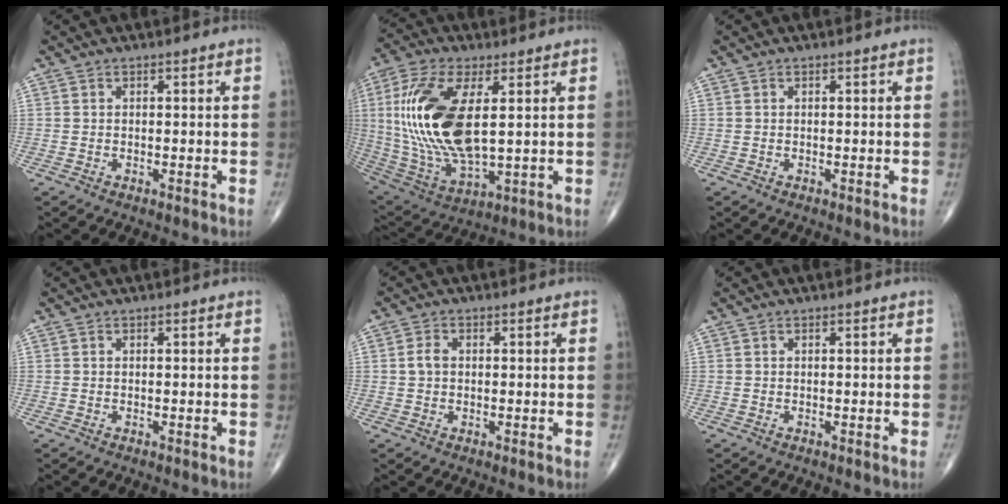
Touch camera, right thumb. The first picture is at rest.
{"total": 21.1, "force": [3.1, 9.3, 18.7], "torque": [-0.402, -0.020, 0.065]}
{"total": 0.0}
{"total": 0.0}
{"total": 2.4, "force": [0.2, 1.7, 1.6], "torque": [-0.031, 0.007, 0.002]}
{"total": 0.0}